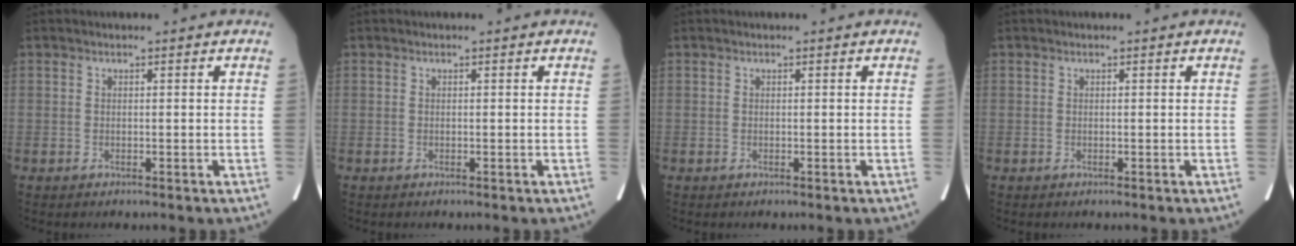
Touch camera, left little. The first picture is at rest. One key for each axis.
{"total": 0.0}
{"total": 0.0}
{"total": 0.0}